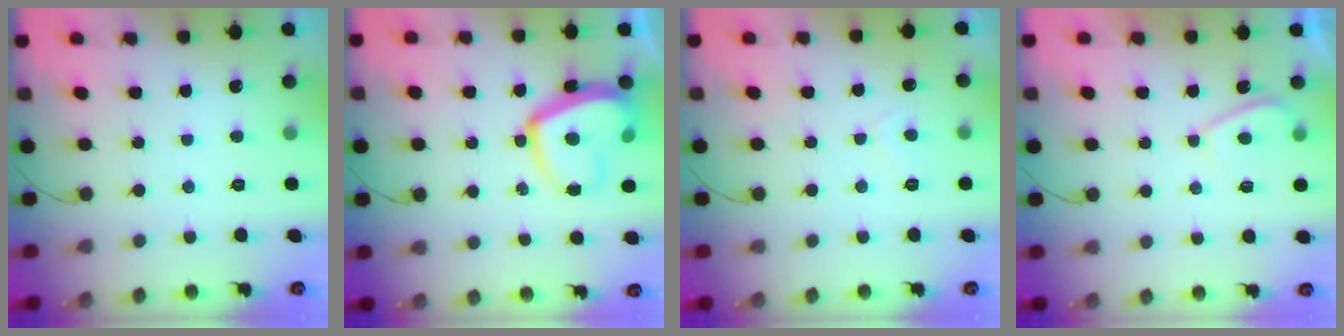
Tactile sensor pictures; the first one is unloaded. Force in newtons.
{"total": 14.8, "press": 14.7, "slide": 1.4}
{"total": 1.2, "press": 1.2, "slide": 0.3}
{"total": 2.8, "press": 2.7, "slide": 0.7}